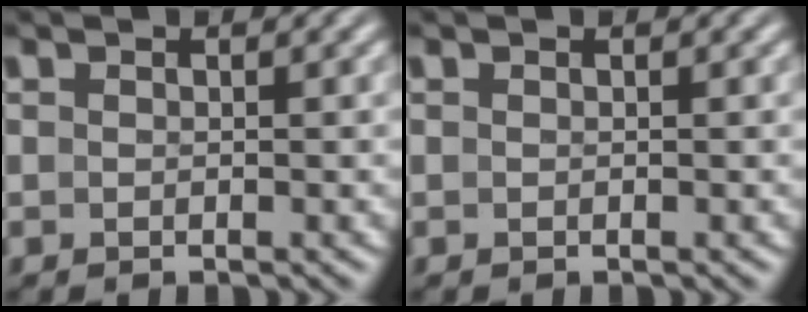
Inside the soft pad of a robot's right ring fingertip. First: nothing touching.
{"total": 0.0}